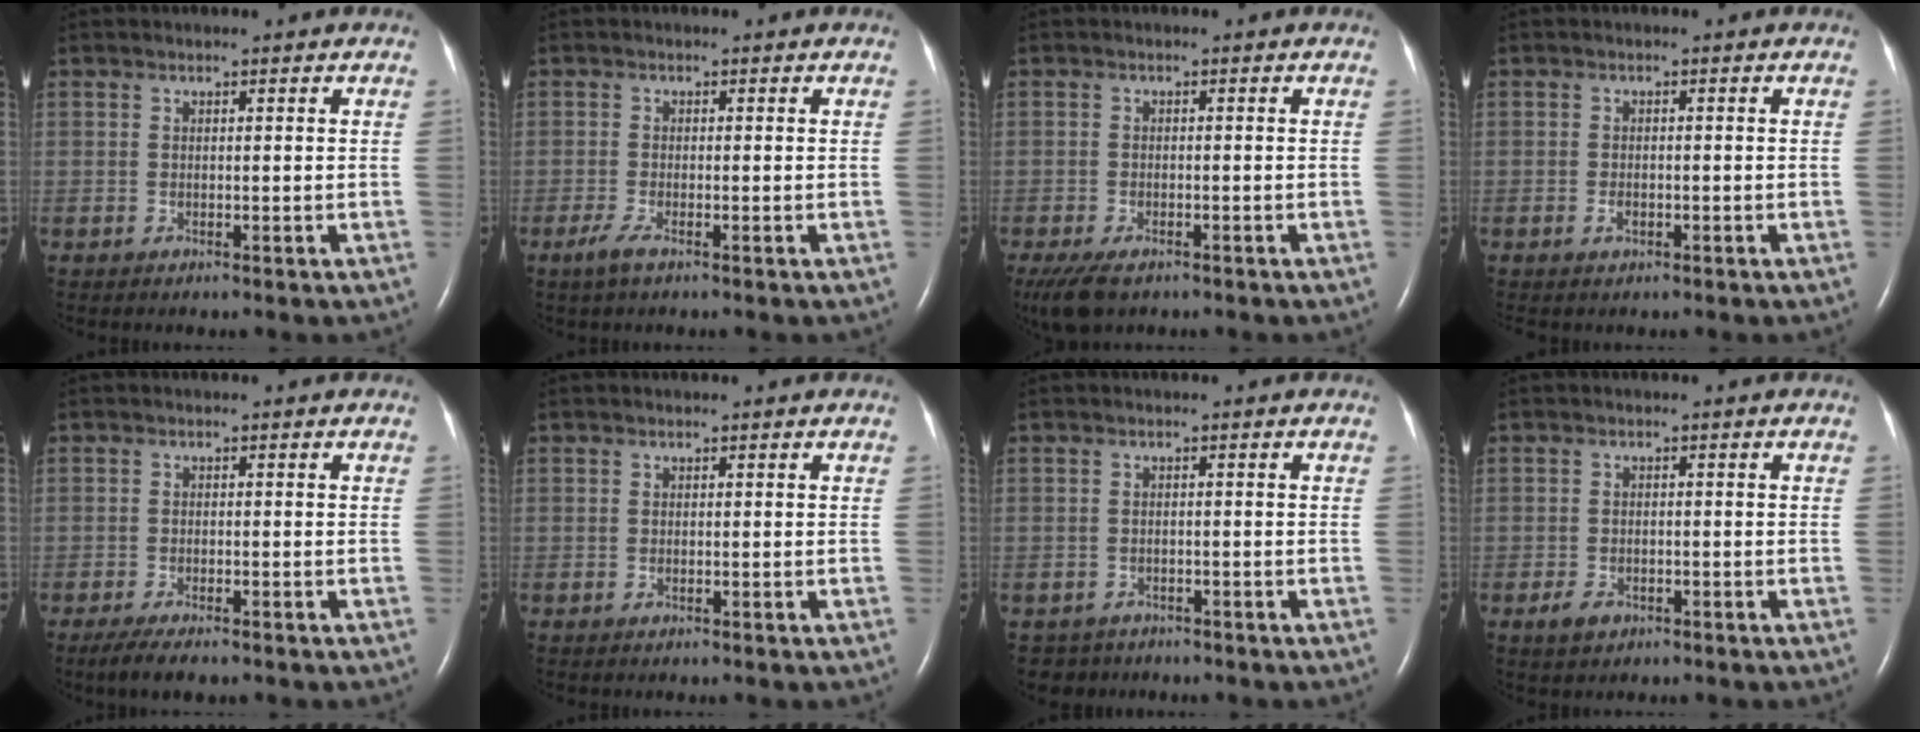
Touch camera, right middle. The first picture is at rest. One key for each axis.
{"total": 2.0, "fx": -1.3, "fy": 0.2, "fz": 1.5, "tx": -0.043, "ty": -0.007, "tz": -0.030}
{"total": 6.3, "fx": -4.4, "fy": 2.7, "fz": 3.6, "tx": -0.070, "ty": -0.012, "tz": -0.074}
{"total": 1.2, "fx": -0.7, "fy": 0.6, "fz": 0.8, "tx": -0.019, "ty": 0.001, "tz": -0.009}
{"total": 4.4, "fx": -3.3, "fy": 1.0, "fz": 2.7, "tx": -0.052, "ty": -0.011, "tz": -0.050}
{"total": 0.0}
{"total": 2.9, "fx": -2.3, "fy": 1.7, "fz": -0.5, "tx": 0.001, "ty": 0.002, "tz": -0.037}
{"total": 2.4, "fx": -1.4, "fy": 1.5, "fz": 1.2, "tx": -0.026, "ty": 0.001, "tz": -0.017}